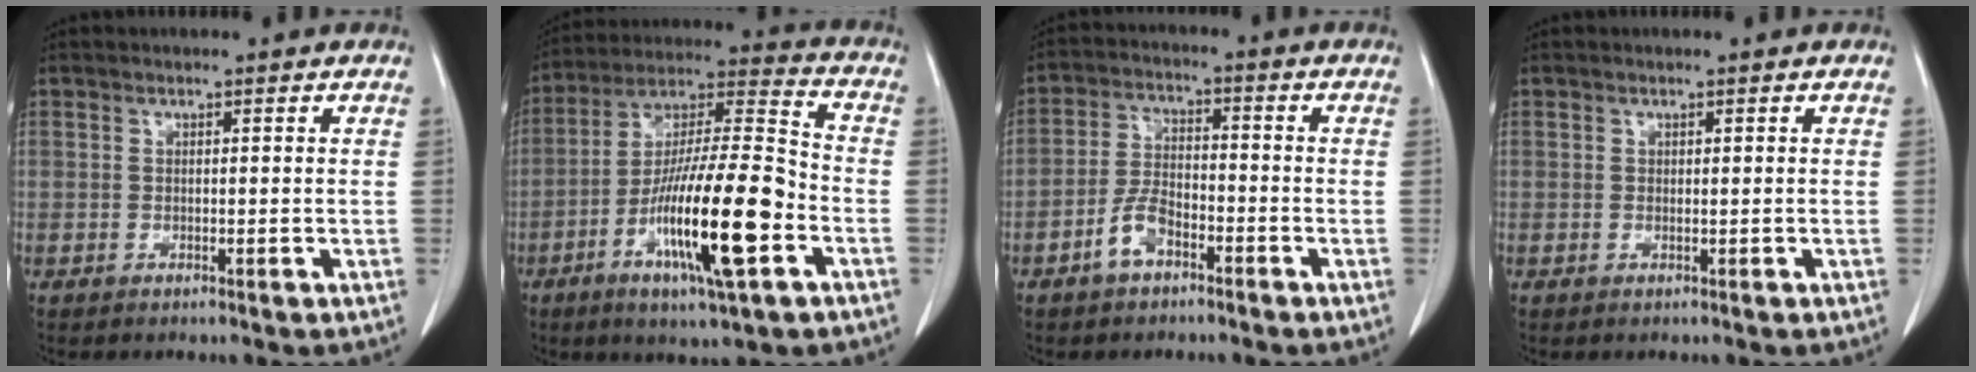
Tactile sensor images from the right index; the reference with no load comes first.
{"total": 18.9, "force": [-6.5, 2.1, 17.6], "torque": [-0.330, -0.011, -0.111]}
{"total": 5.6, "force": [-3.3, 2.6, 3.6], "torque": [-0.083, 0.008, -0.063]}
{"total": 0.0}